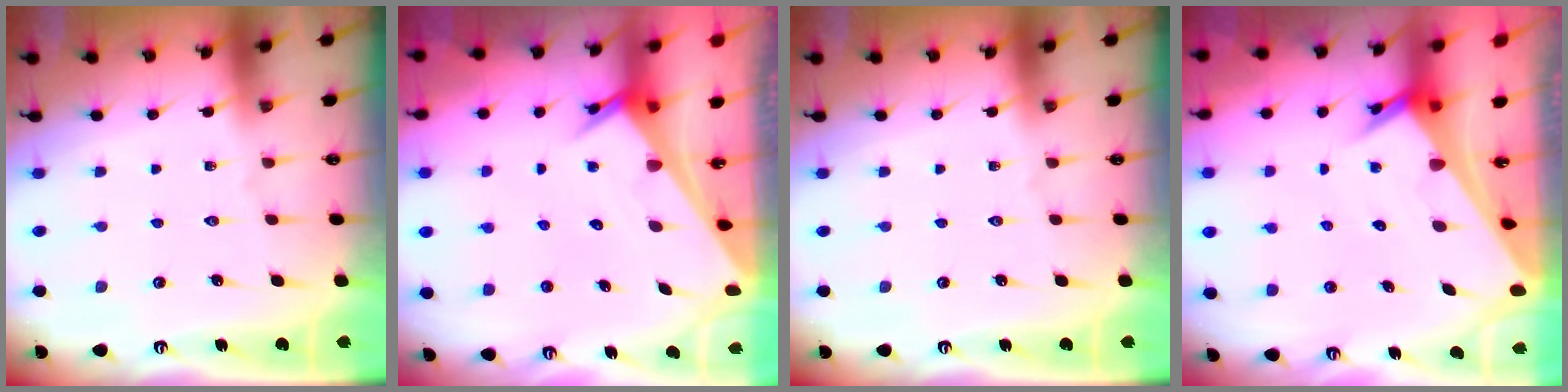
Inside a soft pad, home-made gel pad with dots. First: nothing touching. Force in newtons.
{"total": 3.1, "press": 3.1, "slide": 0.2}
{"total": 0.0}
{"total": 4.6, "press": 4.6, "slide": 0.3}